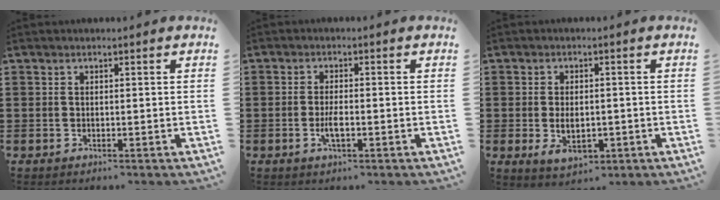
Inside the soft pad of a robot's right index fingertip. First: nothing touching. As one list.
[{"total": 3.0, "force": [-0.9, 0.8, 2.8], "torque": [-0.055, -0.003, -0.017]}, {"total": 4.3, "force": [-0.8, 2.5, 3.4], "torque": [-0.068, -0.005, -0.019]}]